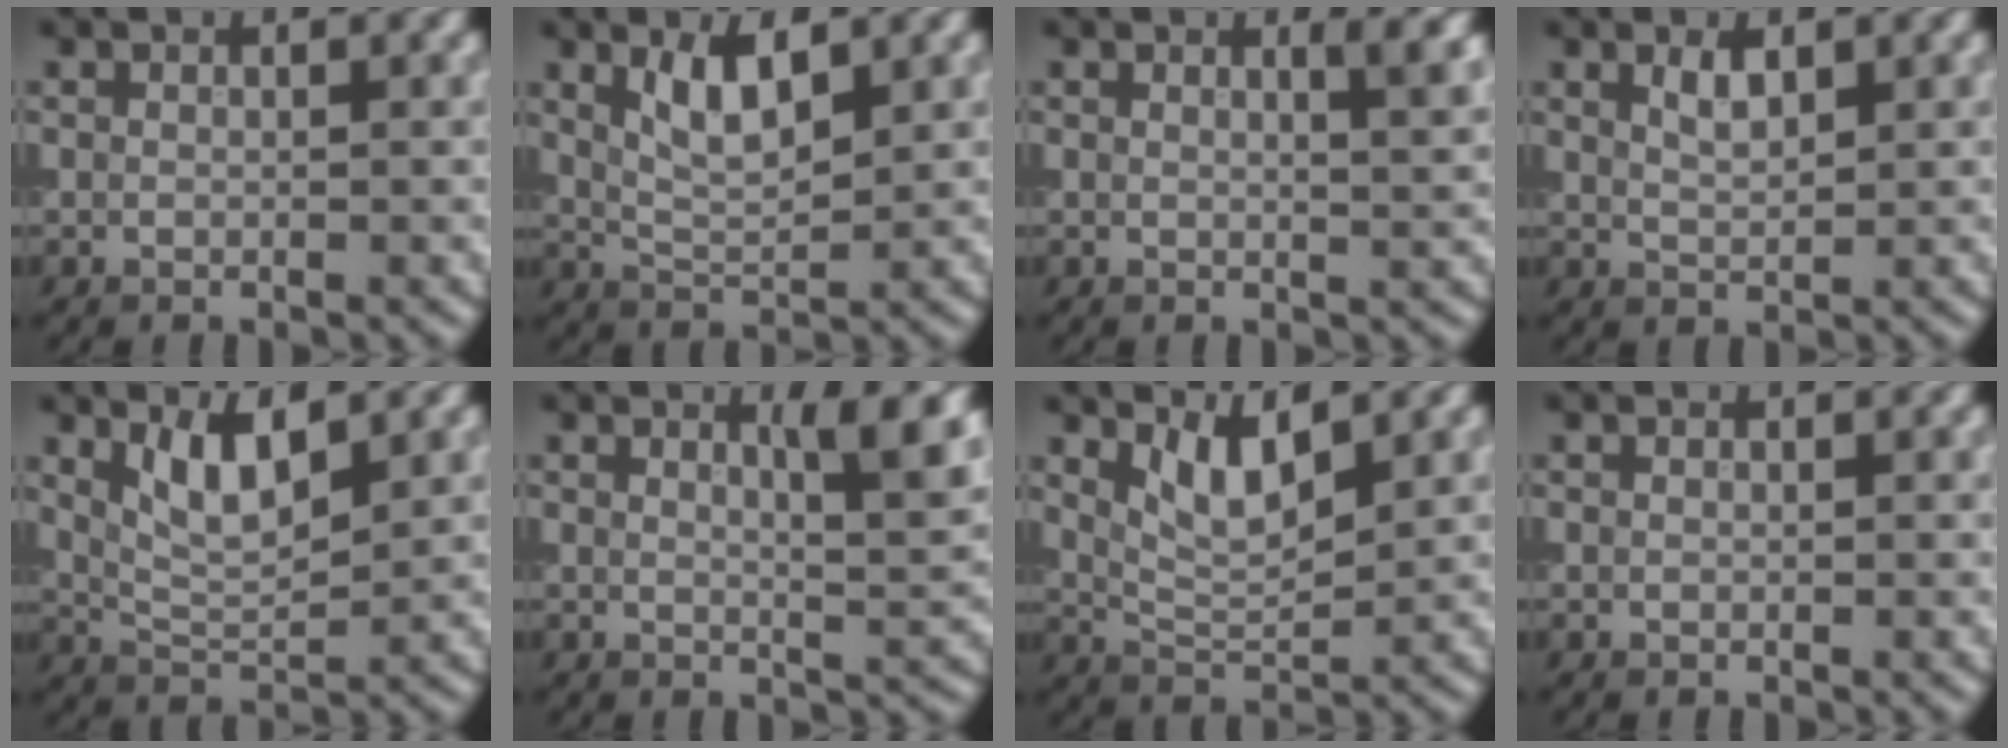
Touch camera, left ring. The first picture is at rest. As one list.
[{"total": 3.6, "force": [1.7, 1.3, 2.8], "torque": [-0.058, -0.003, 0.035]}, {"total": 2.3, "force": [1.2, 0.7, 1.8], "torque": [-0.012, 0.000, 0.013]}, {"total": 1.7, "force": [1.0, 0.6, 1.3], "torque": [-0.026, 0.000, 0.021]}, {"total": 3.9, "force": [2.0, 1.3, 3.1], "torque": [-0.066, -0.005, 0.042]}, {"total": 4.3, "force": [2.0, 1.0, 3.7], "torque": [-0.046, -0.006, 0.030]}, {"total": 3.5, "force": [2.0, 1.1, 2.7], "torque": [-0.057, -0.006, 0.042]}, {"total": 0.0}]